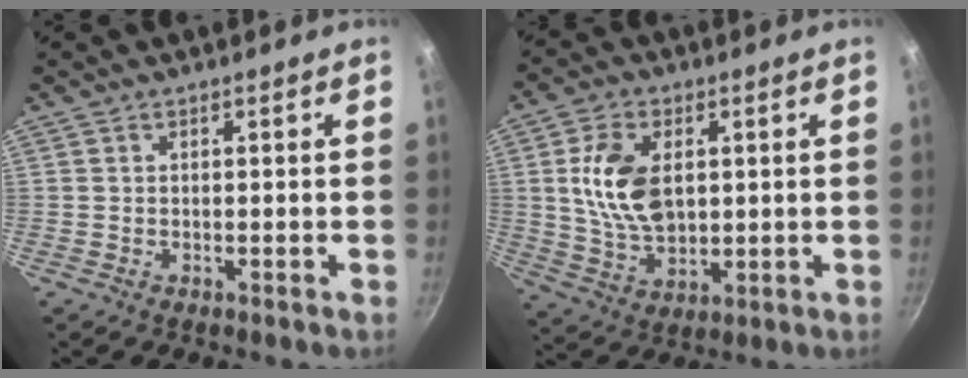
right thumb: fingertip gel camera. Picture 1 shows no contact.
{"total": 12.5, "force": [2.1, 7.8, 9.5], "torque": [-0.161, -0.012, 0.046]}